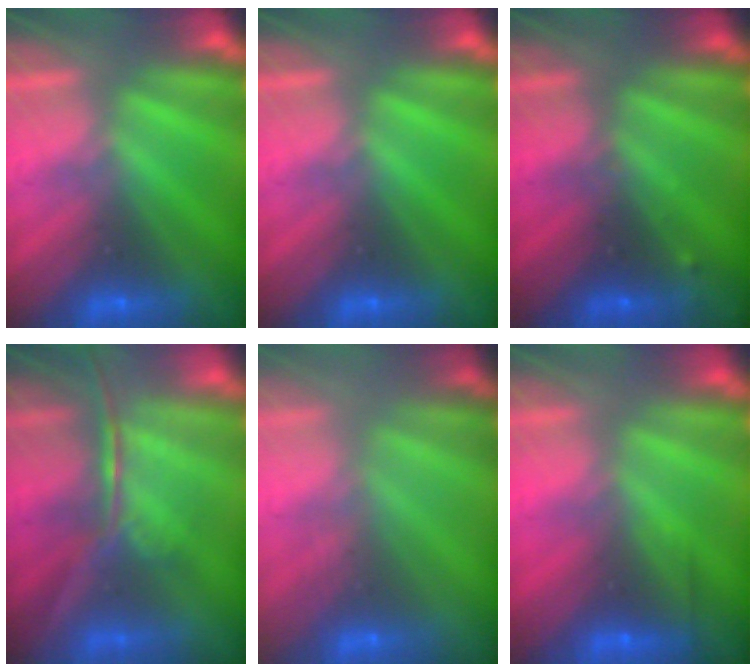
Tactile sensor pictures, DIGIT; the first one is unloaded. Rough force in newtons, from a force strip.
{"total": 0.0}
{"total": 2.7}
{"total": 1.6}
{"total": 2.9}
{"total": 2.4}